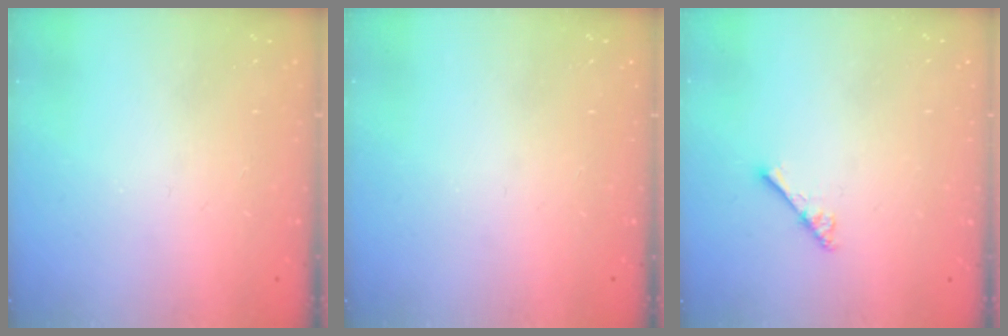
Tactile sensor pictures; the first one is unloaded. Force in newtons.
{"total": 0.0}
{"total": 3.3, "press": 3.3, "slide": 0.4}